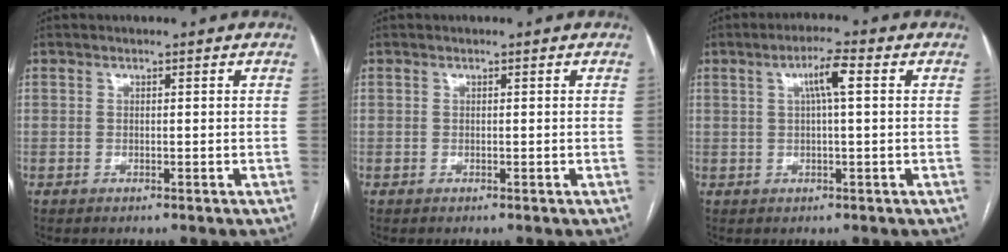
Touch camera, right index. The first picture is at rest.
{"total": 0.0}
{"total": 4.6, "force": [1.4, 0.3, 4.4], "torque": [-0.081, 0.009, 0.023]}